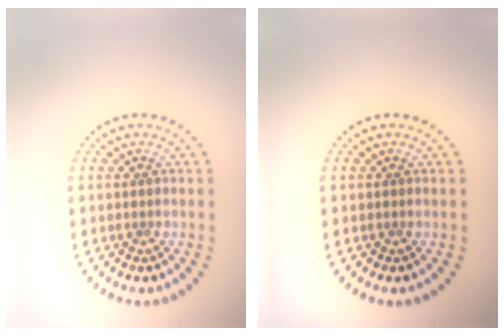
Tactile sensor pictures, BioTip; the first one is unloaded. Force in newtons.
{"total": 0.0}